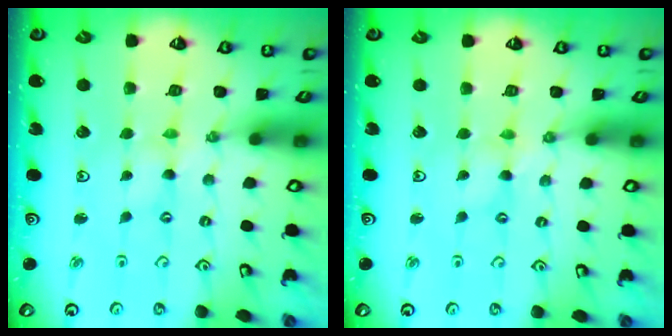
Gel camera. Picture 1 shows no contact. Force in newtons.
{"total": 0.0}